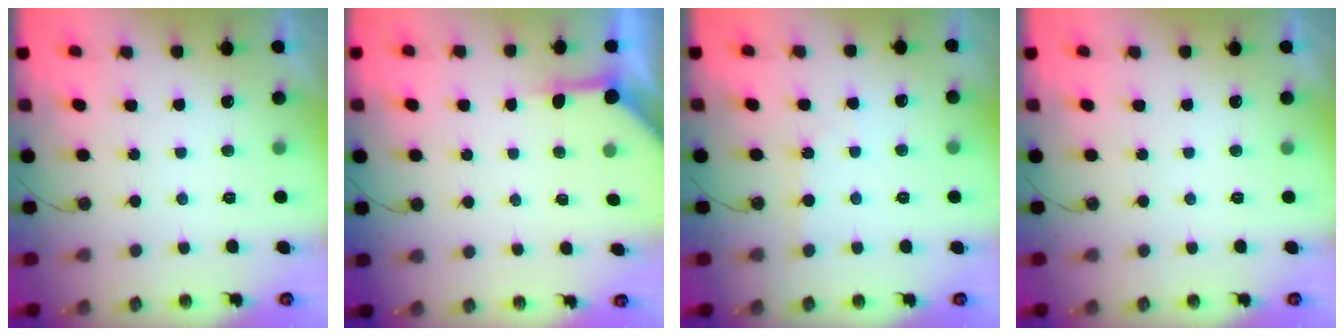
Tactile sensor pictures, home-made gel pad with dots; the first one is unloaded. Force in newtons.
{"total": 4.0, "press": 4.0, "slide": 0.5}
{"total": 1.6, "press": 1.5, "slide": 0.3}
{"total": 0.0}